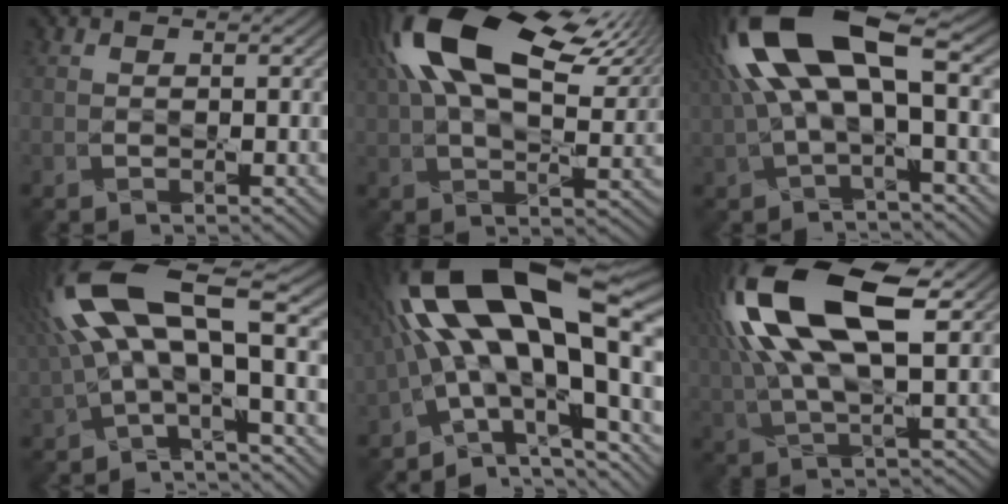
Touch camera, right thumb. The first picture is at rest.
{"total": 19.1, "force": [8.6, 8.4, 14.9], "torque": [-0.308, 0.044, 0.129]}
{"total": 15.0, "force": [3.3, 5.7, 13.5], "torque": [-0.313, 0.019, 0.065]}
{"total": 14.3, "force": [2.7, 5.4, 13.0], "torque": [-0.281, 0.015, 0.049]}
{"total": 20.1, "force": [1.9, 7.3, 18.6], "torque": [-0.318, 0.019, 0.023]}
{"total": 17.1, "force": [5.4, 6.6, 14.9], "torque": [-0.337, 0.025, 0.090]}